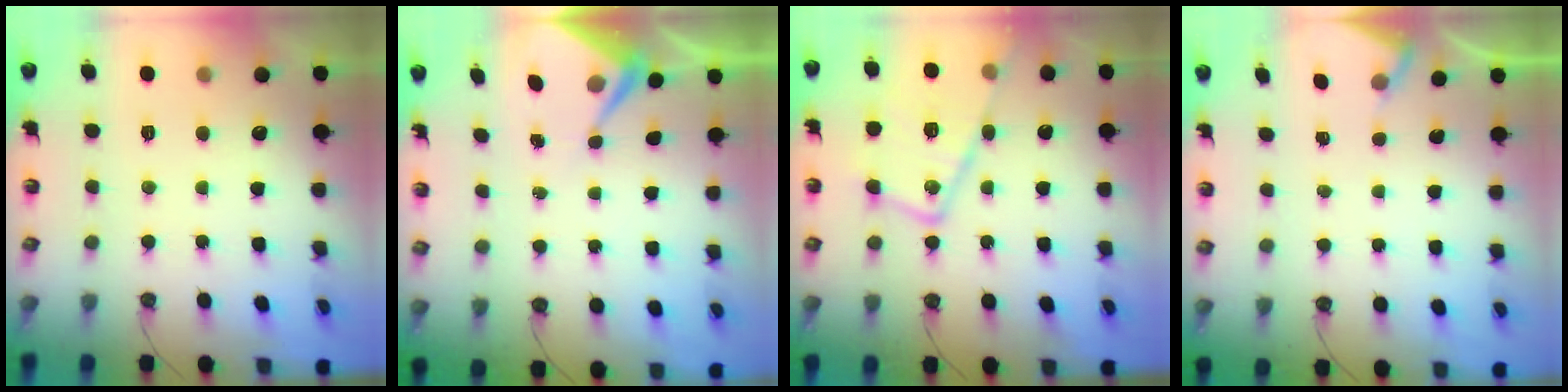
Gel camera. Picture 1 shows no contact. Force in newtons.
{"total": 5.3, "press": 5.3, "slide": 0.6}
{"total": 19.9, "press": 19.8, "slide": 1.6}
{"total": 2.3, "press": 2.3, "slide": 0.4}